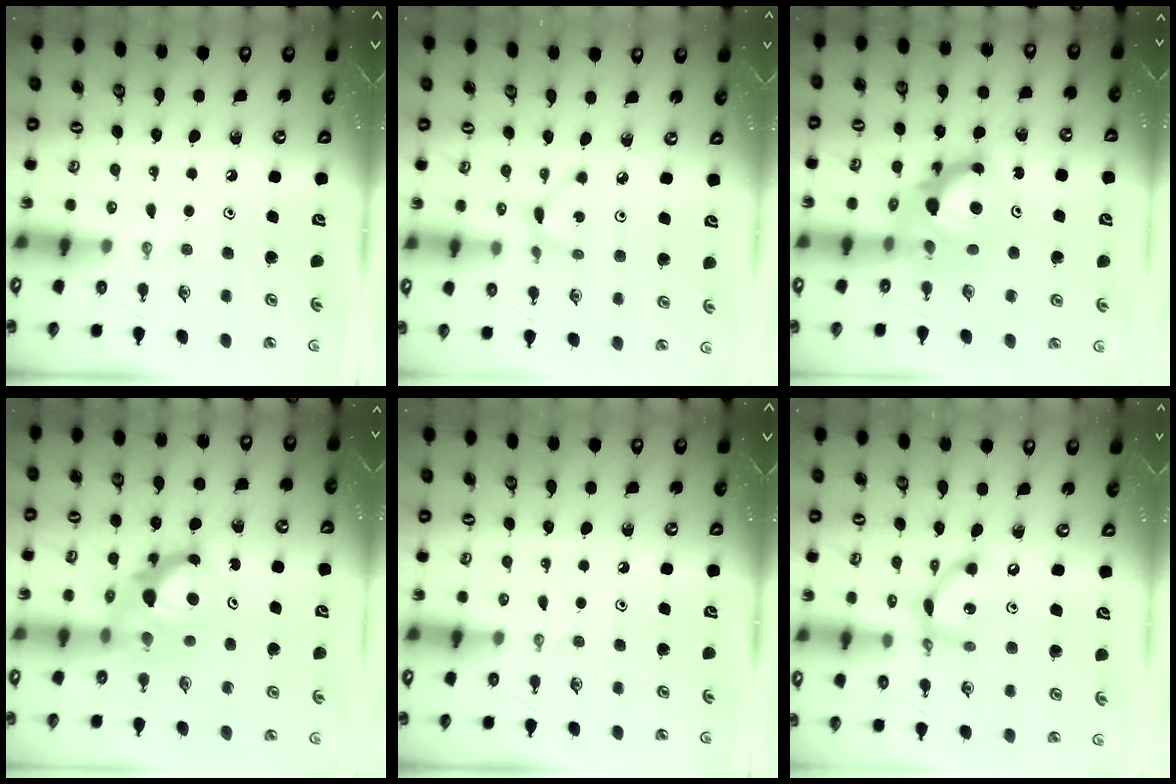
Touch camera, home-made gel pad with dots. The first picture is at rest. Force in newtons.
{"total": 2.4, "press": 2.4, "slide": 0.1}
{"total": 11.9, "press": 11.8, "slide": 1.0}
{"total": 11.0, "press": 10.9, "slide": 0.8}
{"total": 0.0}
{"total": 11.2, "press": 11.2, "slide": 1.0}